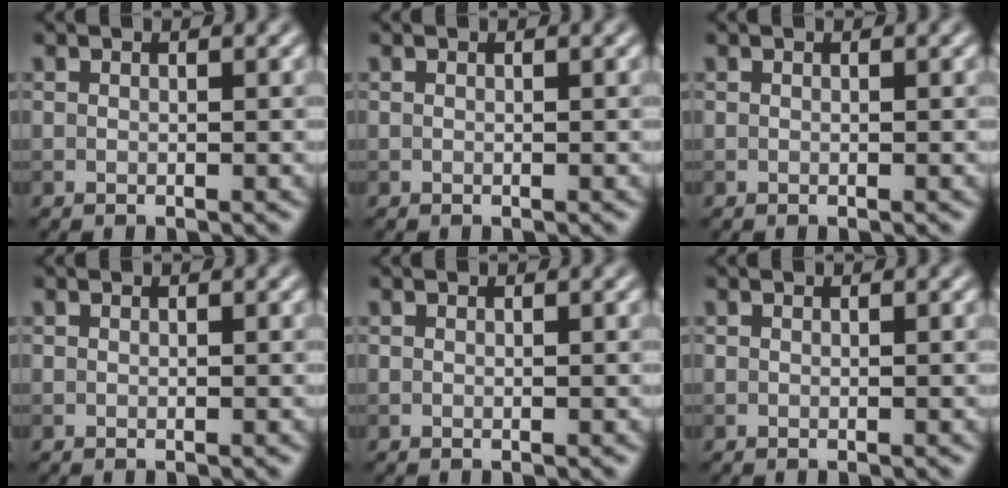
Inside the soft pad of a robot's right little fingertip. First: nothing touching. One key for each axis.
{"total": 0.0}
{"total": 0.0}
{"total": 0.0}
{"total": 0.0}
{"total": 0.0}